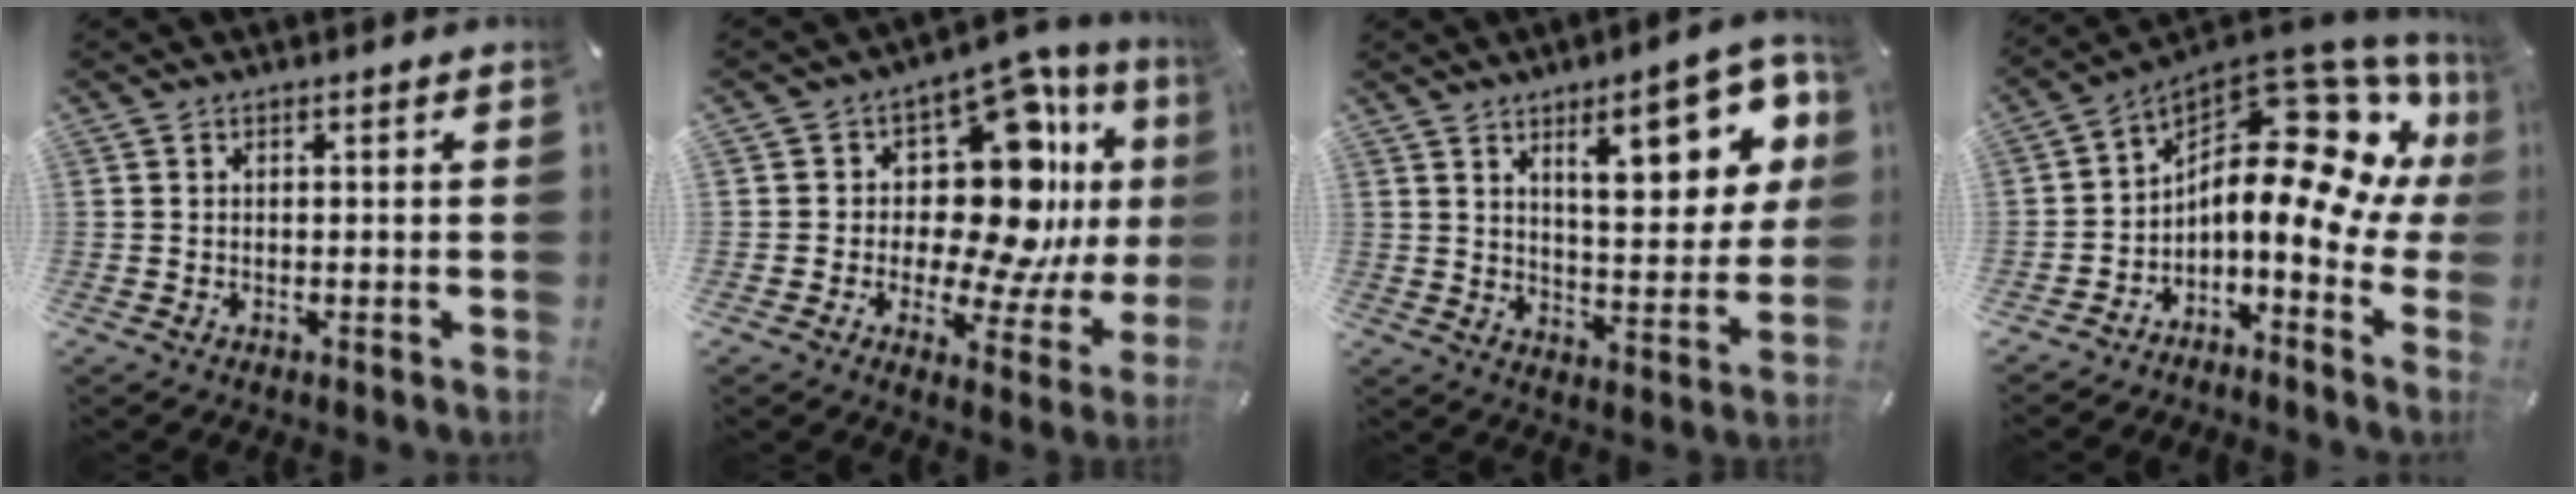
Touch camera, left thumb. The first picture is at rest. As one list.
[{"total": 18.6, "force": [5.5, 10.8, 14.2], "torque": [-0.212, -0.051, 0.087]}, {"total": 18.2, "force": [8.2, 7.0, 14.7], "torque": [-0.200, -0.030, 0.125]}, {"total": 17.5, "force": [5.5, 8.3, 14.4], "torque": [-0.214, -0.066, 0.086]}]